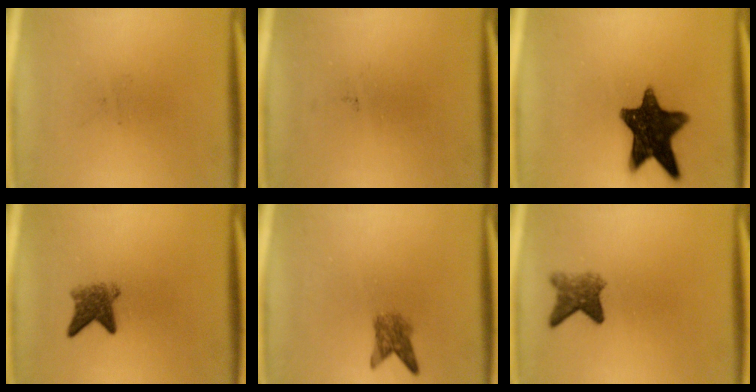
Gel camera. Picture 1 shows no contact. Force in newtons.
{"total": 0.0}
{"total": 13.4}
{"total": 3.8}
{"total": 2.9}
{"total": 3.6}